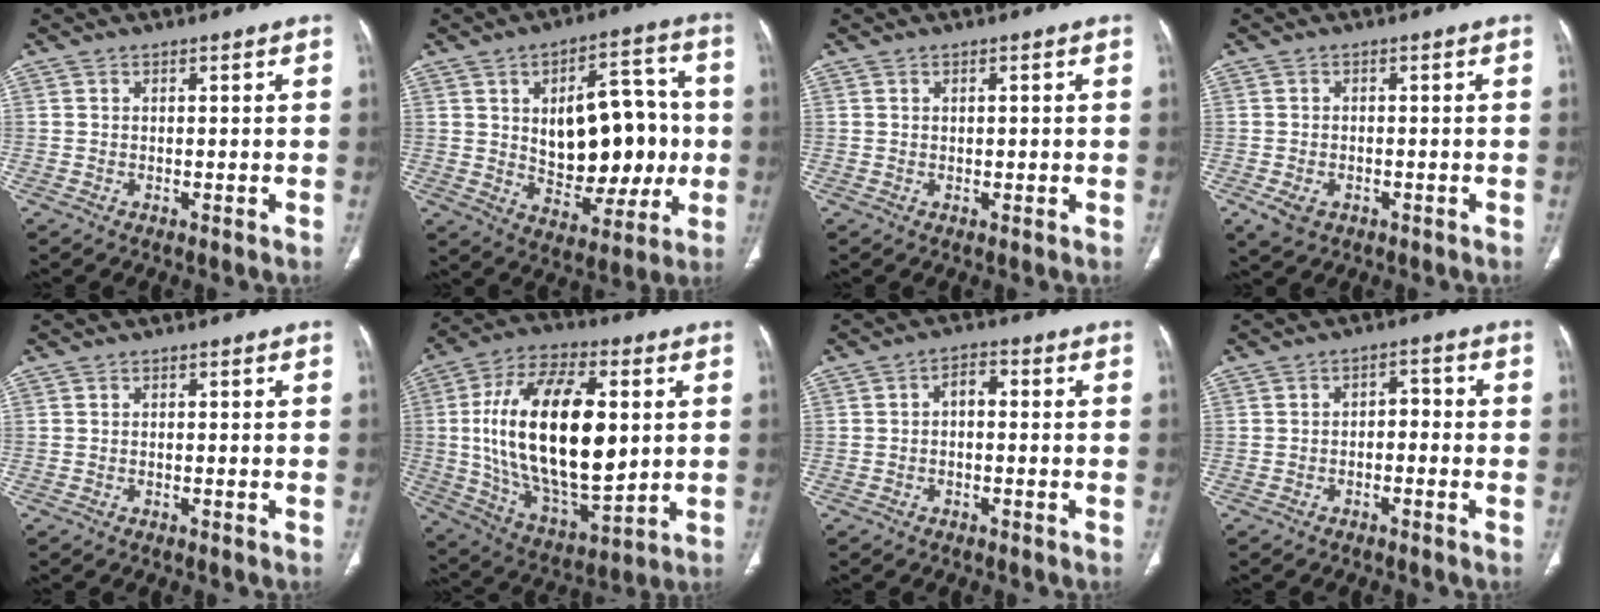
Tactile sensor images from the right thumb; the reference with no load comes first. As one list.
[{"total": 19.7, "force": [0.7, 11.2, 16.2], "torque": [-0.183, 0.014, 0.025]}, {"total": 1.1, "force": [0.3, 0.6, 0.9], "torque": [-0.013, -0.001, 0.006]}, {"total": 3.9, "force": [-1.6, 2.8, 2.2], "torque": [-0.043, 0.002, -0.018]}, {"total": 0.0}, {"total": 27.4, "force": [2.9, 13.3, 23.7], "torque": [-0.417, -0.012, 0.054]}, {"total": 3.1, "force": [-0.1, 1.8, 2.6], "torque": [-0.033, 0.013, -0.009]}, {"total": 3.2, "force": [-0.8, 2.0, 2.4], "torque": [-0.025, 0.023, -0.019]}]